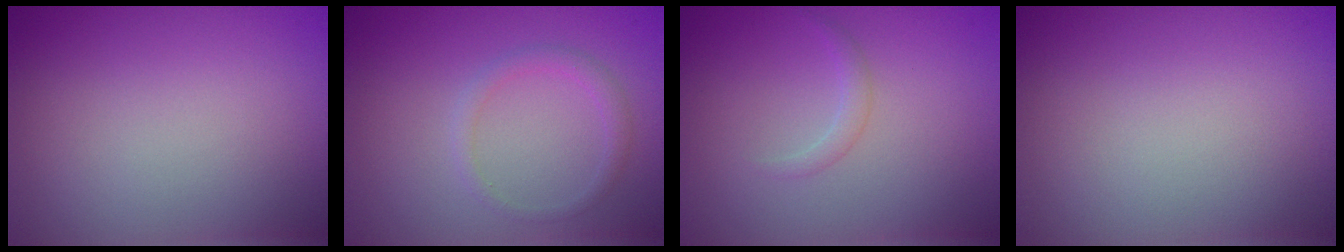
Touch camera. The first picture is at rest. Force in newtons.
{"total": 1.4, "press": 1.4, "slide": 0.1}
{"total": 0.9, "press": 0.9, "slide": 0.1}
{"total": 0.0}